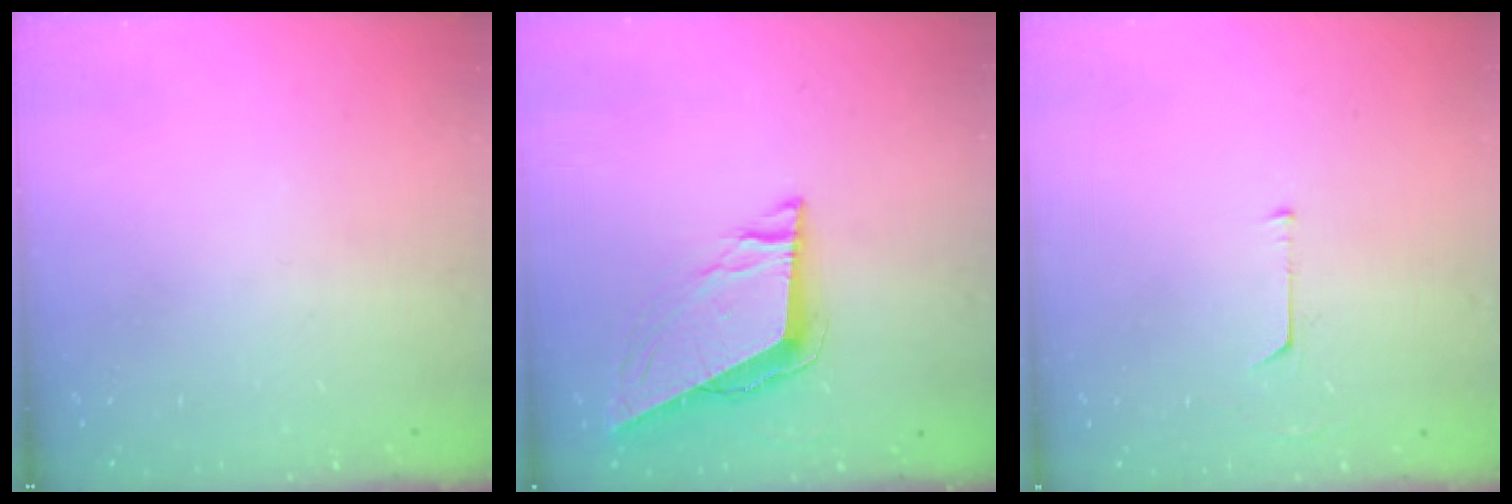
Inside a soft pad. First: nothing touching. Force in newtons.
{"total": 9.0, "press": 8.7, "slide": 2.5}
{"total": 4.6, "press": 4.6, "slide": 0.3}